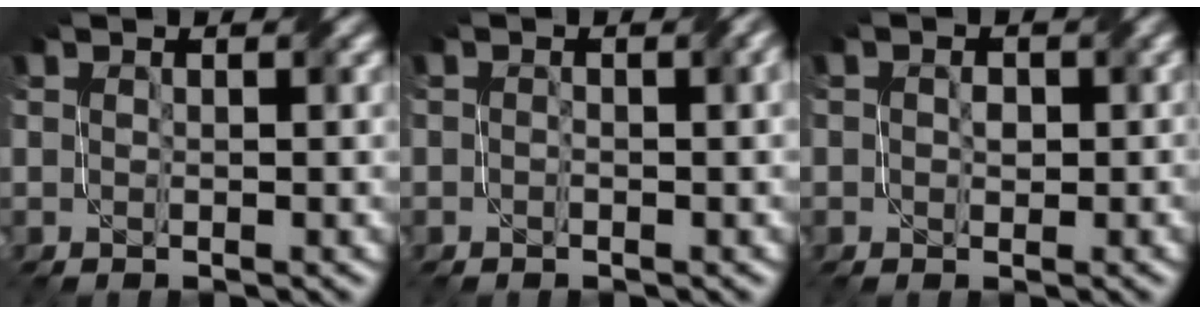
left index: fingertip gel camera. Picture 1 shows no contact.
{"total": 2.0, "force": [-0.2, 0.9, 1.8], "torque": [-0.023, -0.004, -0.002]}
{"total": 1.2, "force": [-0.2, 1.0, 0.7], "torque": [-0.007, 0.001, -0.005]}